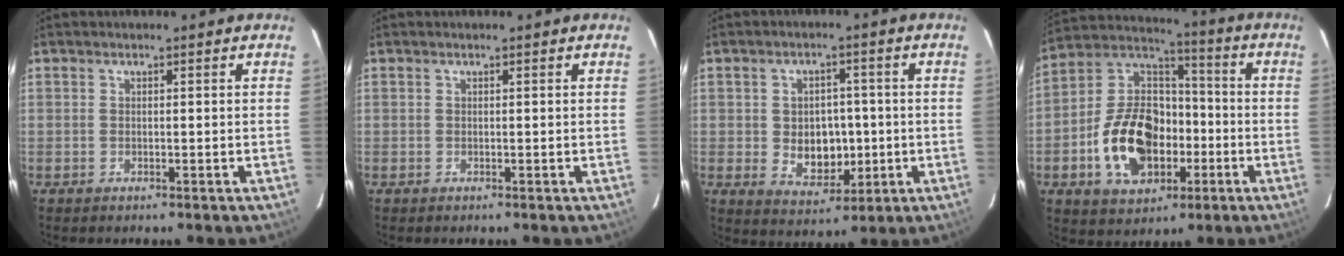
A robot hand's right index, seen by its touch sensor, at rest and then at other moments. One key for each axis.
{"total": 0.0}
{"total": 8.3, "fx": -0.8, "fy": 6.3, "fz": 5.3, "tx": -0.101, "ty": 0.002, "tz": 0.005}
{"total": 18.7, "fx": -5.4, "fy": 12.2, "fz": 13.1, "tx": -0.273, "ty": 0.028, "tz": -0.077}